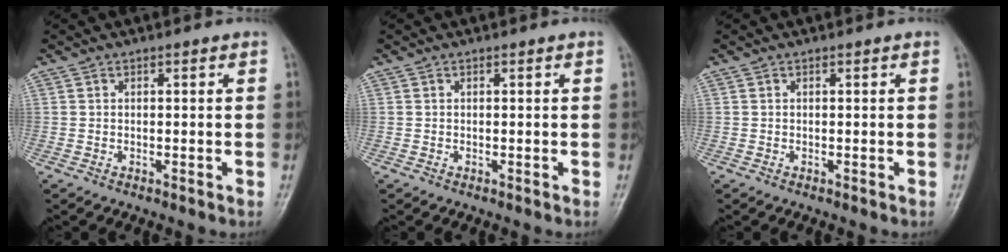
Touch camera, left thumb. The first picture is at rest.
{"total": 0.0}
{"total": 0.0}